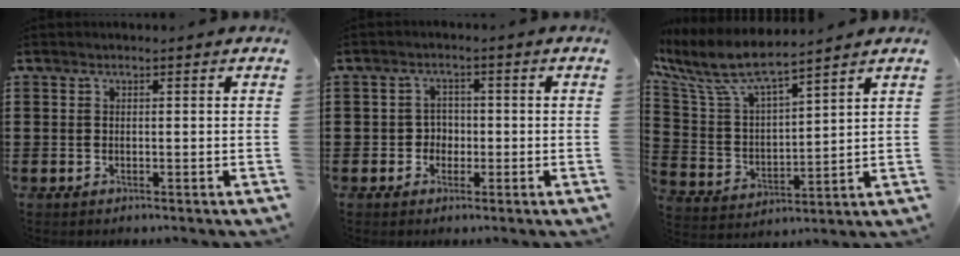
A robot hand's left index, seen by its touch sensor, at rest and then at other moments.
{"total": 2.6, "force": [-0.7, 2.3, 0.9], "torque": [-0.026, 0.005, -0.018]}
{"total": 8.4, "force": [6.9, 1.7, 4.4], "torque": [-0.116, -0.035, 0.118]}